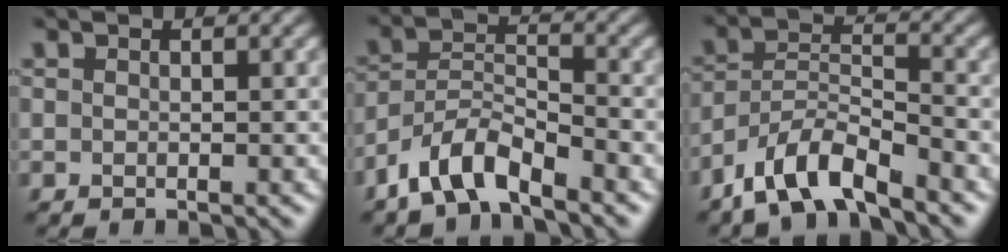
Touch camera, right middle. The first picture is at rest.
{"total": 5.2, "force": [-4.0, 1.7, 2.9], "torque": [-0.052, 0.003, -0.084]}
{"total": 6.0, "force": [-4.7, 1.7, 3.3], "torque": [-0.058, 0.001, -0.092]}